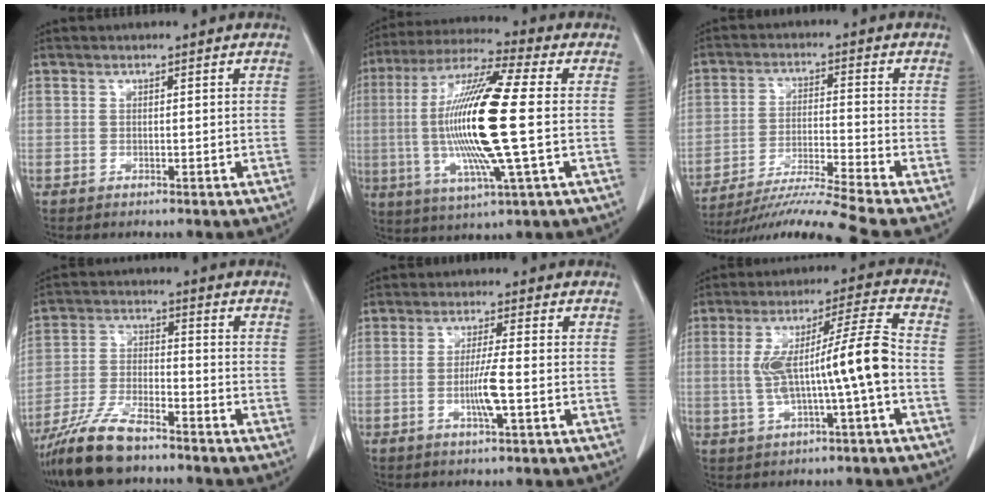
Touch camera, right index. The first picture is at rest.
{"total": 18.8, "force": [-0.7, 0.9, 18.8], "torque": [-0.386, -0.006, -0.020]}
{"total": 13.3, "force": [-11.7, -3.5, 5.2], "torque": [-0.080, -0.018, -0.198]}
{"total": 10.6, "force": [-8.5, 2.3, 5.8], "torque": [-0.121, -0.020, -0.161]}
{"total": 4.6, "force": [-1.1, -0.3, 4.5], "torque": [-0.088, -0.008, -0.020]}
{"total": 11.8, "force": [-1.2, 0.2, 11.8], "torque": [-0.214, 0.025, -0.018]}